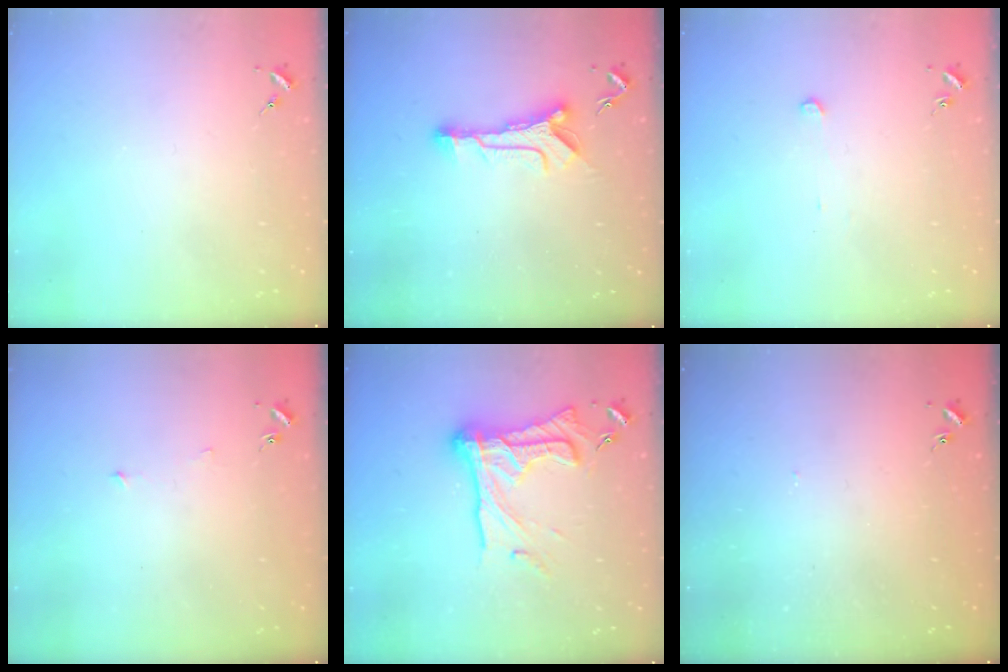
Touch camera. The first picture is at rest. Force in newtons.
{"total": 10.9, "press": 10.9, "slide": 0.9}
{"total": 2.4, "press": 2.4, "slide": 0.2}
{"total": 3.3, "press": 3.3, "slide": 0.3}
{"total": 21.0, "press": 20.9, "slide": 1.9}
{"total": 1.2, "press": 1.1, "slide": 0.1}